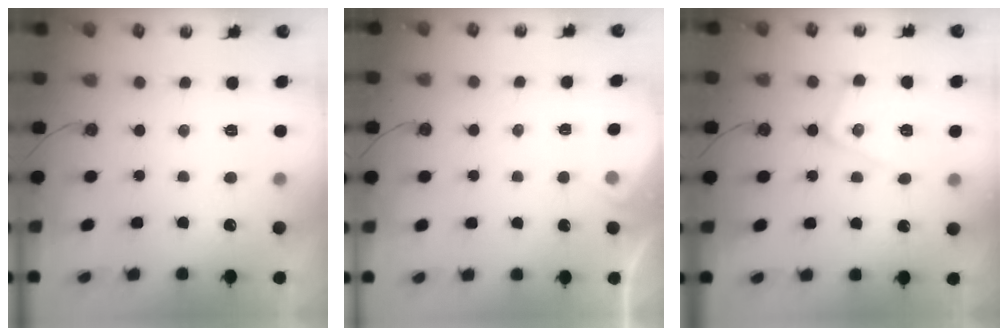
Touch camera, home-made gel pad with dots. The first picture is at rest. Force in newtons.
{"total": 2.2, "press": 2.1, "slide": 0.4}
{"total": 11.8, "press": 11.8, "slide": 0.8}